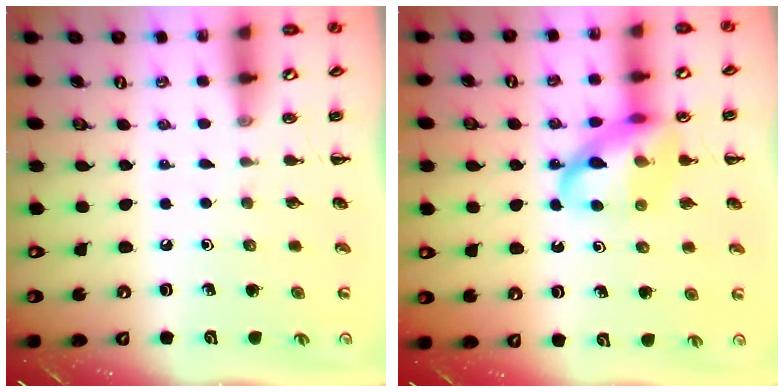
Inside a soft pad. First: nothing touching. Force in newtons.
{"total": 13.9, "press": 13.7, "slide": 2.3}